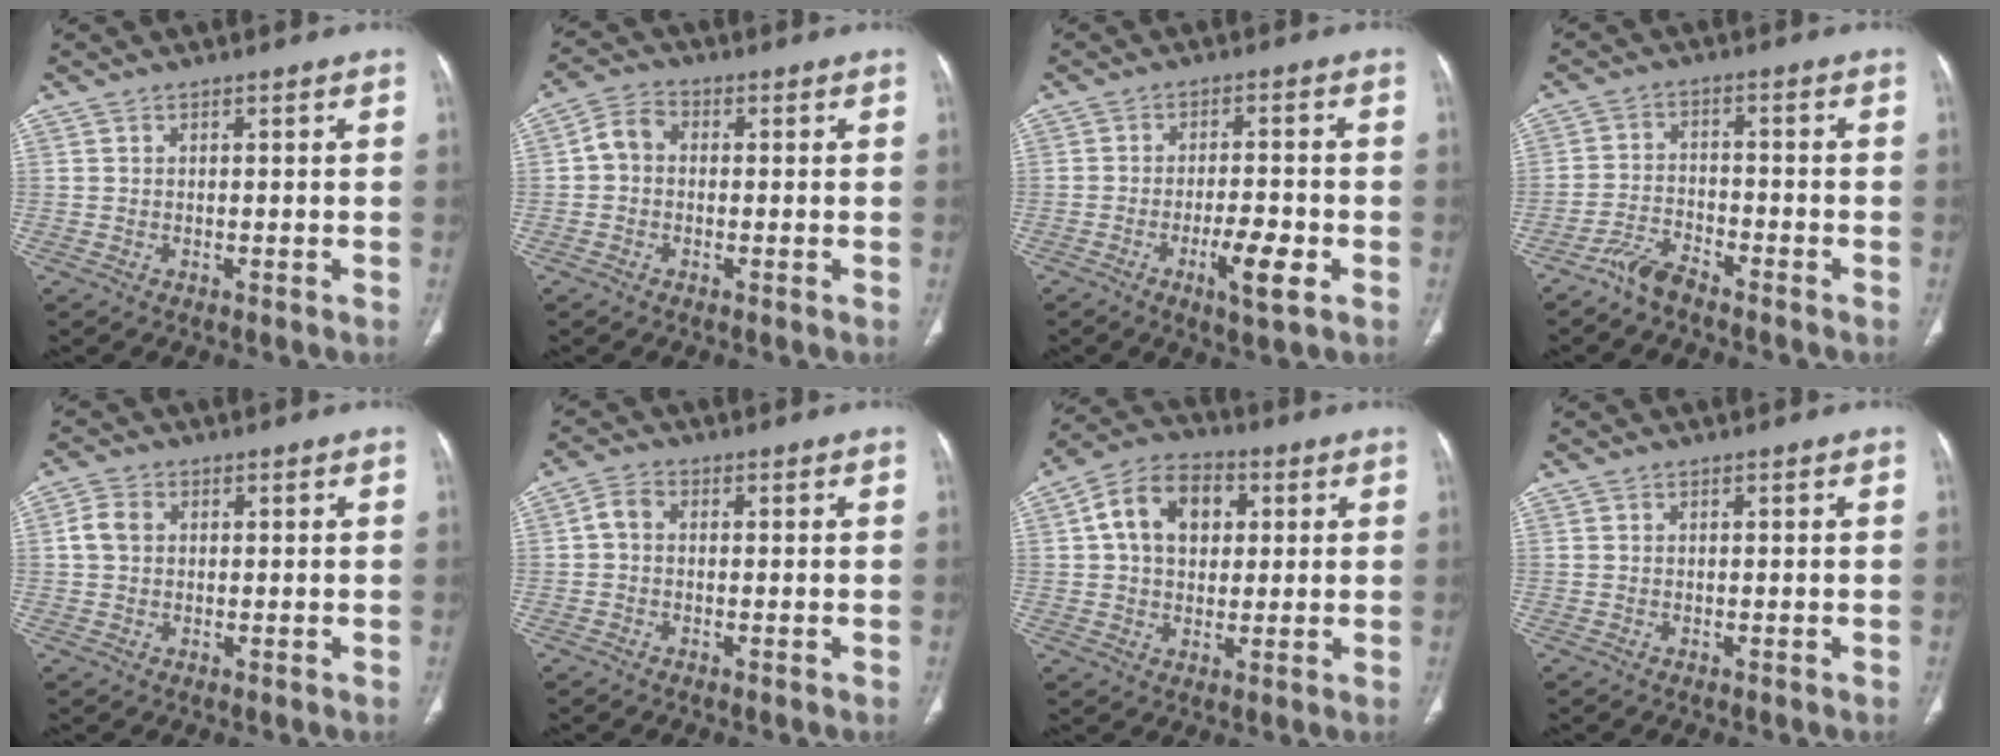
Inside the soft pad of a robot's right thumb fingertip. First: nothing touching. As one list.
[{"total": 4.5, "force": [-0.2, 3.6, 2.7], "torque": [-0.043, 0.013, -0.016]}, {"total": 7.3, "force": [-2.9, 1.7, 6.4], "torque": [-0.109, 0.007, -0.047]}, {"total": 4.8, "force": [-4.2, 1.3, 1.9], "torque": [-0.042, 0.018, -0.085]}, {"total": 3.6, "force": [0.5, 2.9, 2.2], "torque": [-0.045, 0.009, 0.007]}, {"total": 2.8, "force": [-0.1, 2.1, 2.0], "torque": [-0.034, 0.007, -0.009]}, {"total": 12.1, "force": [2.8, 8.6, 8.1], "torque": [-0.111, 0.011, 0.039]}, {"total": 0.0}]